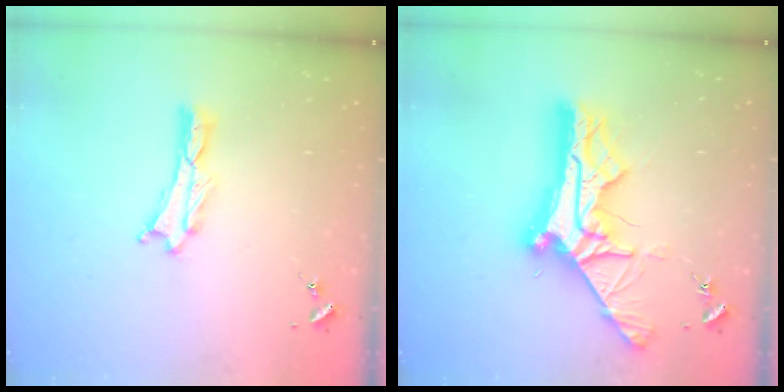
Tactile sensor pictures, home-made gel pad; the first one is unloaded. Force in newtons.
{"total": 13.3, "press": 13.2, "slide": 1.4}